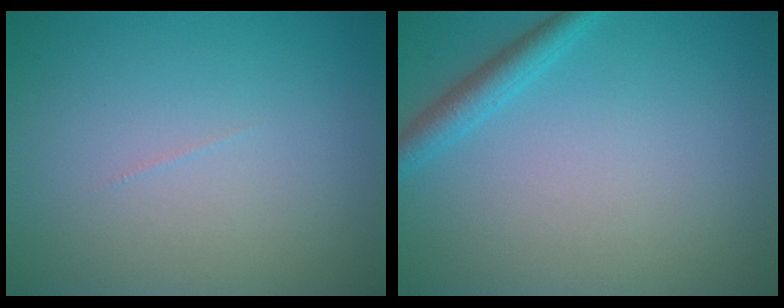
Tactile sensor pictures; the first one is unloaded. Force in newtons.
{"total": 2.2, "press": 2.2, "slide": 0.1}